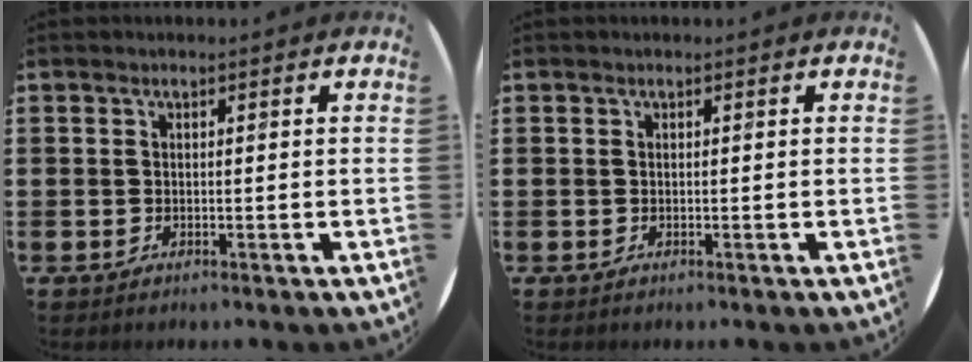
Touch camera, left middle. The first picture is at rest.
{"total": 0.0}